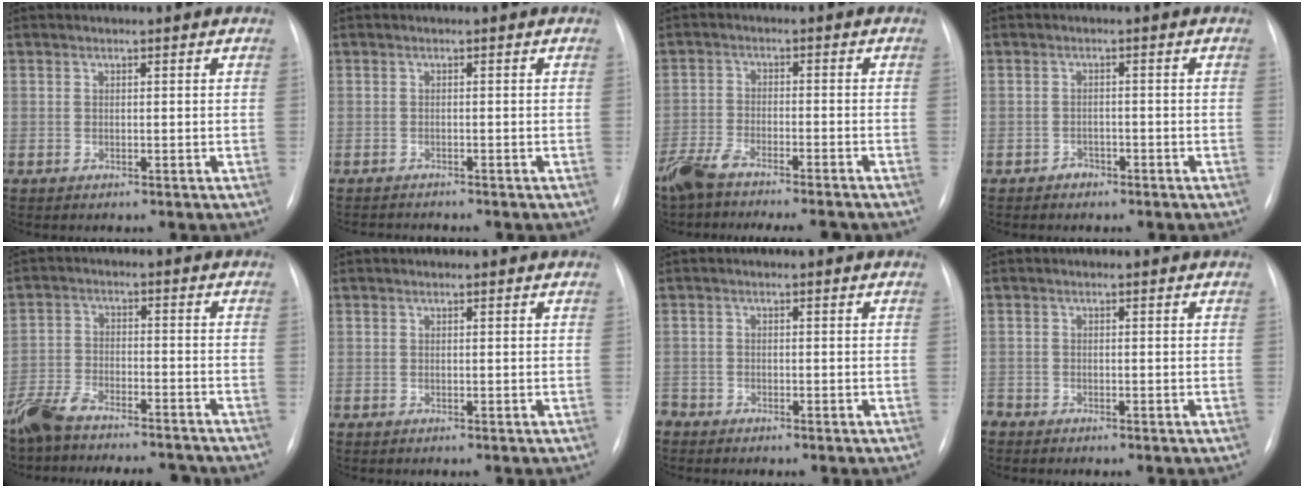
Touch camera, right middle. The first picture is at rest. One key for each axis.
{"total": 2.7, "fx": -2.7, "fy": 0.1, "fz": 0.4, "tx": -0.001, "ty": -0.010, "tz": -0.039}
{"total": 10.9, "fx": -9.4, "fy": 1.4, "fz": 5.1, "tx": -0.086, "ty": -0.010, "tz": -0.150}
{"total": 1.5, "fx": -1.1, "fy": 1.0, "fz": 0.2, "tx": 0.000, "ty": 0.005, "tz": -0.017}
{"total": 13.8, "fx": -12.2, "fy": 3.3, "fz": 5.5, "tx": -0.097, "ty": 0.009, "tz": -0.188}
{"total": 0.0}
{"total": 1.8, "fx": -1.5, "fy": 1.0, "fz": 0.1, "tx": -0.001, "ty": 0.002, "tz": -0.028}
{"total": 1.2, "fx": -1.1, "fy": 0.6, "fz": 0.1, "tx": -0.002, "ty": 0.001, "tz": -0.019}